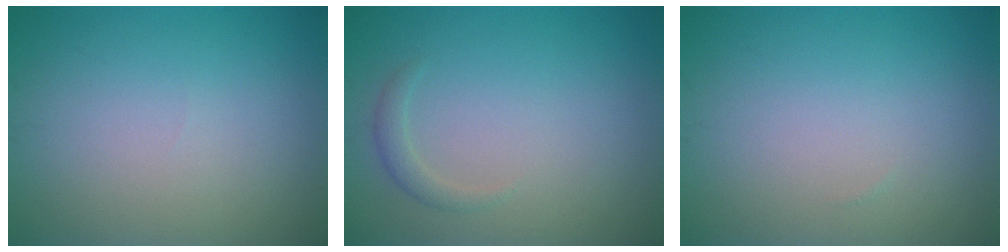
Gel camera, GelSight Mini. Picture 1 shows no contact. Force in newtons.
{"total": 1.2, "press": 1.2, "slide": 0.1}
{"total": 0.0}